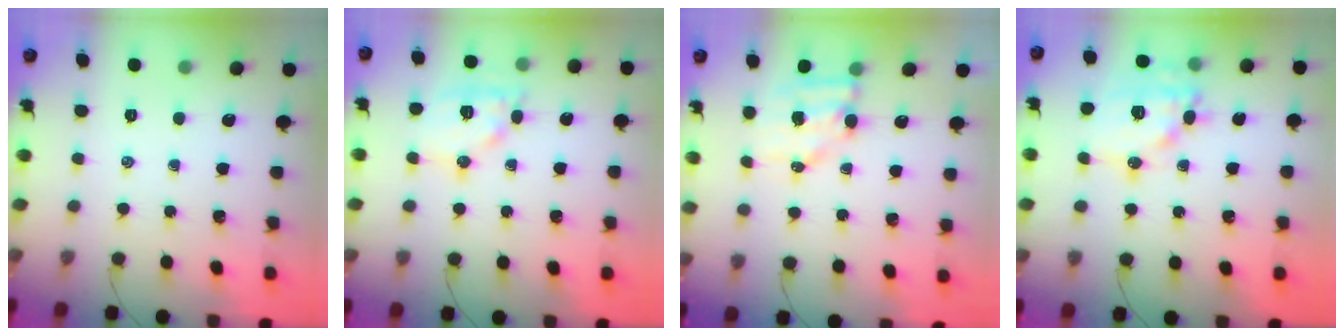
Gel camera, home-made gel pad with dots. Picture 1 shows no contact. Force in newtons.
{"total": 11.3, "press": 11.3, "slide": 0.9}
{"total": 7.8, "press": 7.8, "slide": 0.8}
{"total": 15.0, "press": 14.7, "slide": 2.7}